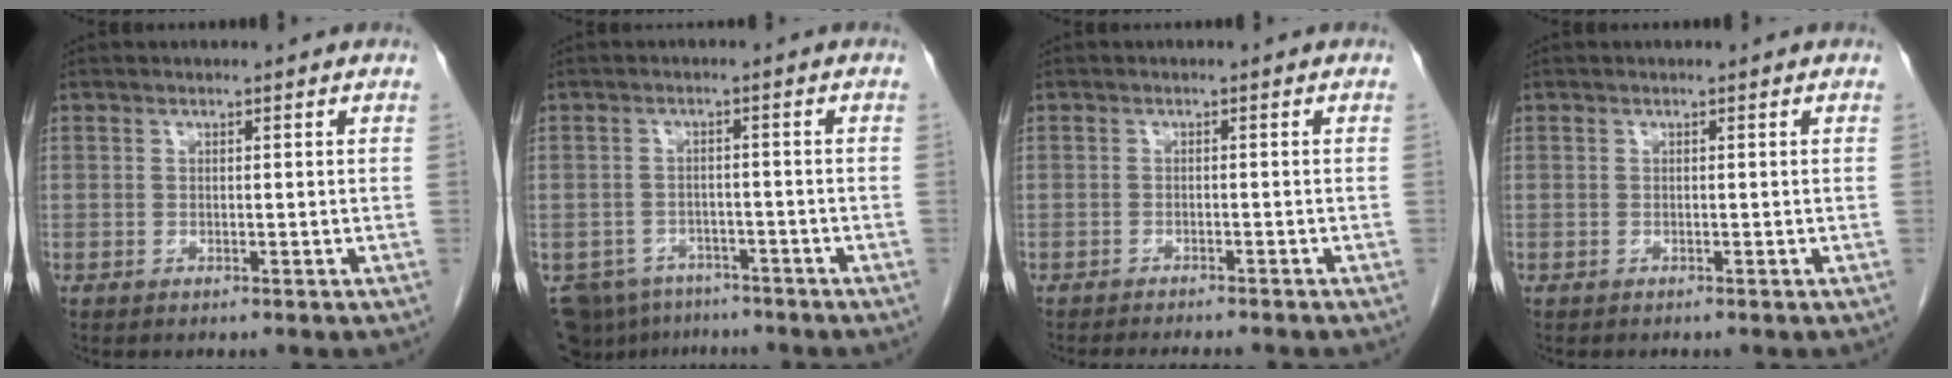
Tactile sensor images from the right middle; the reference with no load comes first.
{"total": 9.7, "force": [-7.8, 5.4, 2.2], "torque": [-0.055, -0.005, -0.107]}
{"total": 7.1, "force": [-6.4, 1.0, 2.8], "torque": [-0.033, -0.010, -0.084]}
{"total": 0.0}